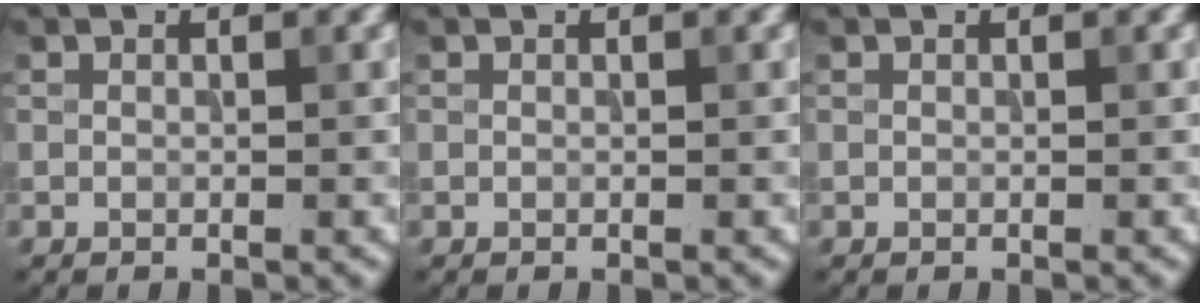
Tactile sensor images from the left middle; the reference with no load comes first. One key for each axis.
{"total": 0.0}
{"total": 0.0}